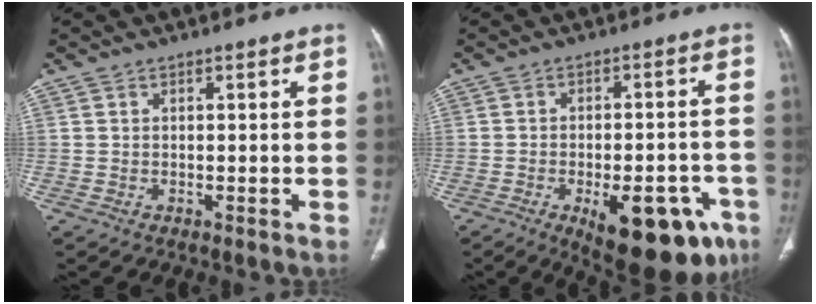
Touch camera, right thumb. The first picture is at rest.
{"total": 18.5, "force": [-8.7, 7.9, 14.4], "torque": [-0.127, 0.027, -0.102]}